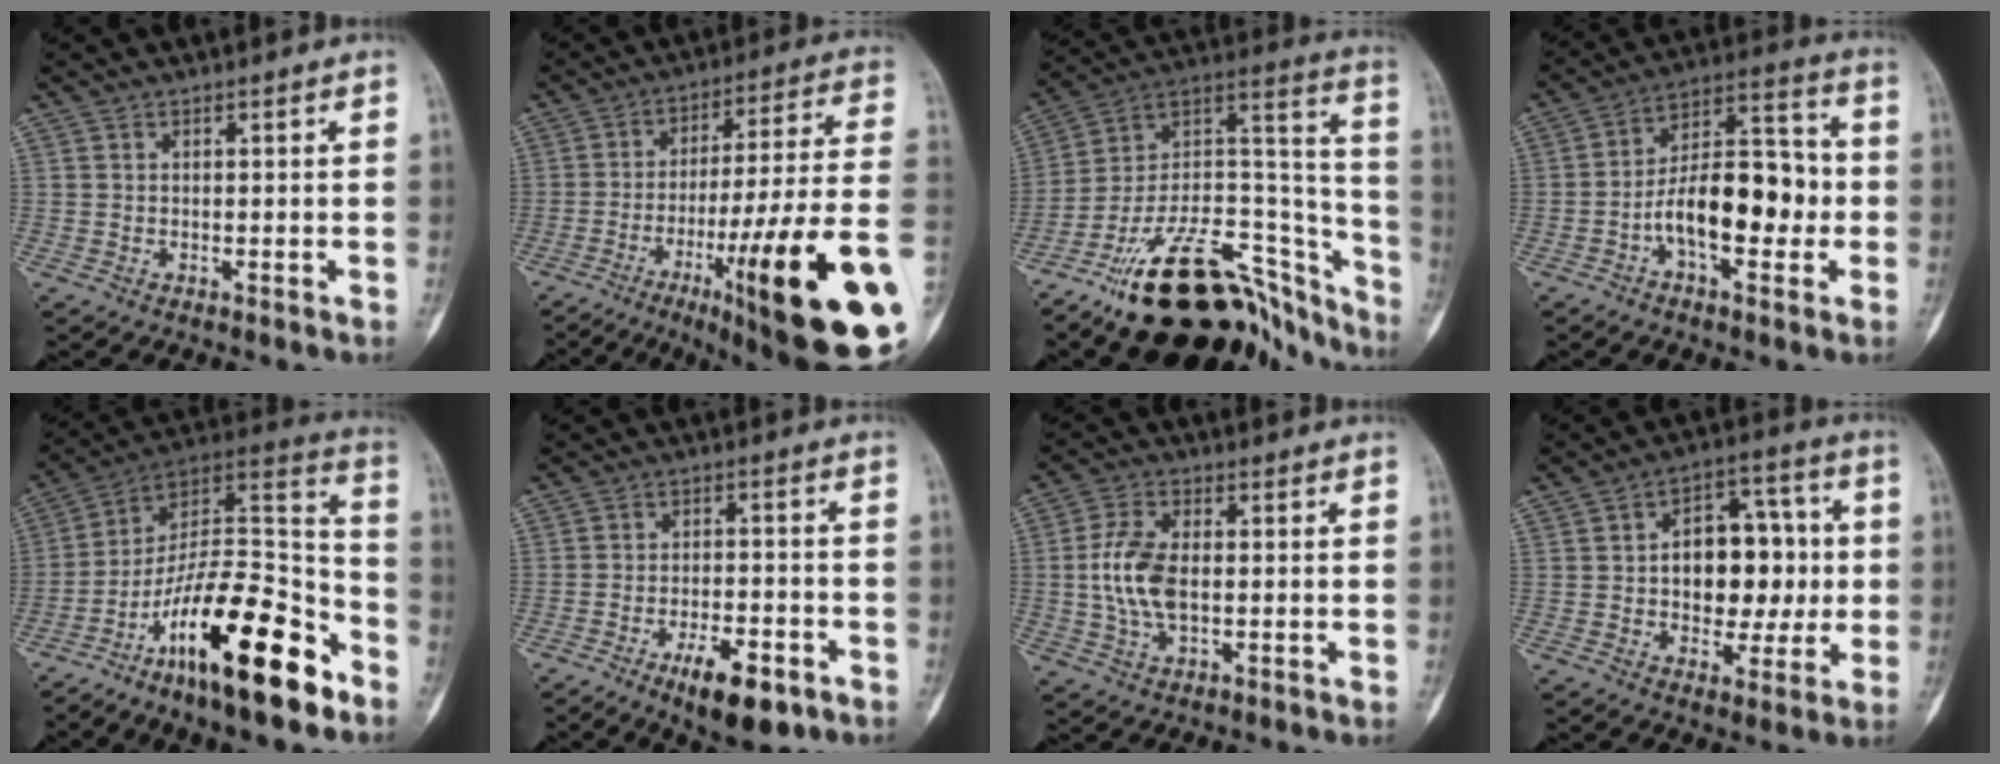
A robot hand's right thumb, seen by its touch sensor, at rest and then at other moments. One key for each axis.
{"total": 27.7, "fx": -10.0, "fy": 3.4, "fz": 25.6, "tx": -0.331, "ty": 0.029, "tz": -0.147}
{"total": 30.2, "fx": -20.8, "fy": 13.2, "fz": 17.5, "tx": -0.196, "ty": 0.112, "tz": -0.331}
{"total": 15.3, "fx": -3.2, "fy": 7.6, "fz": 12.8, "tx": -0.189, "ty": 0.046, "tz": -0.059}
{"total": 25.4, "fx": -14.5, "fy": 7.5, "fz": 19.4, "tx": -0.308, "ty": 0.095, "tz": -0.239}
{"total": 10.7, "fx": -6.1, "fy": 4.3, "fz": 7.7, "tx": -0.109, "ty": 0.027, "tz": -0.090}
{"total": 9.6, "fx": -0.3, "fy": 5.5, "fz": 7.8, "tx": -0.162, "ty": 0.007, "tz": -0.006}
{"total": 15.2, "fx": 0.2, "fy": 10.0, "fz": 11.5, "tx": -0.115, "ty": 0.030, "tz": 0.006}